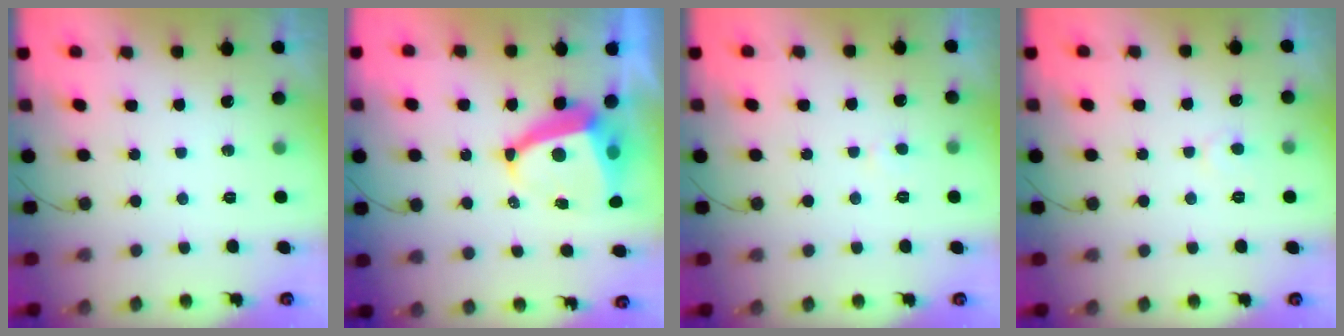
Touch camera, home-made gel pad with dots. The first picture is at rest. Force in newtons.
{"total": 9.6, "press": 9.5, "slide": 1.1}
{"total": 2.8, "press": 2.8, "slide": 0.3}
{"total": 4.0, "press": 4.0, "slide": 0.4}